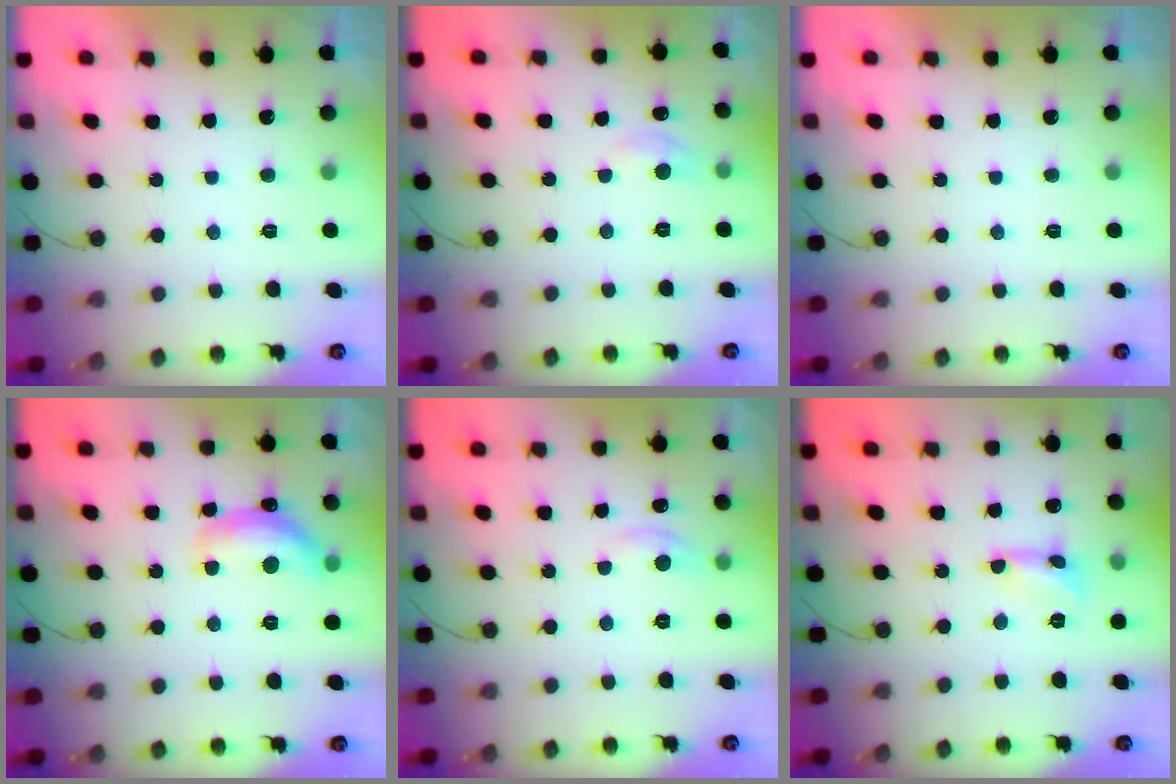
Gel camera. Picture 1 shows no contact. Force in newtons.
{"total": 6.2, "press": 6.1, "slide": 0.9}
{"total": 0.0}
{"total": 14.2, "press": 14.2, "slide": 1.0}
{"total": 3.6, "press": 3.6, "slide": 0.5}
{"total": 2.4, "press": 2.4, "slide": 0.2}